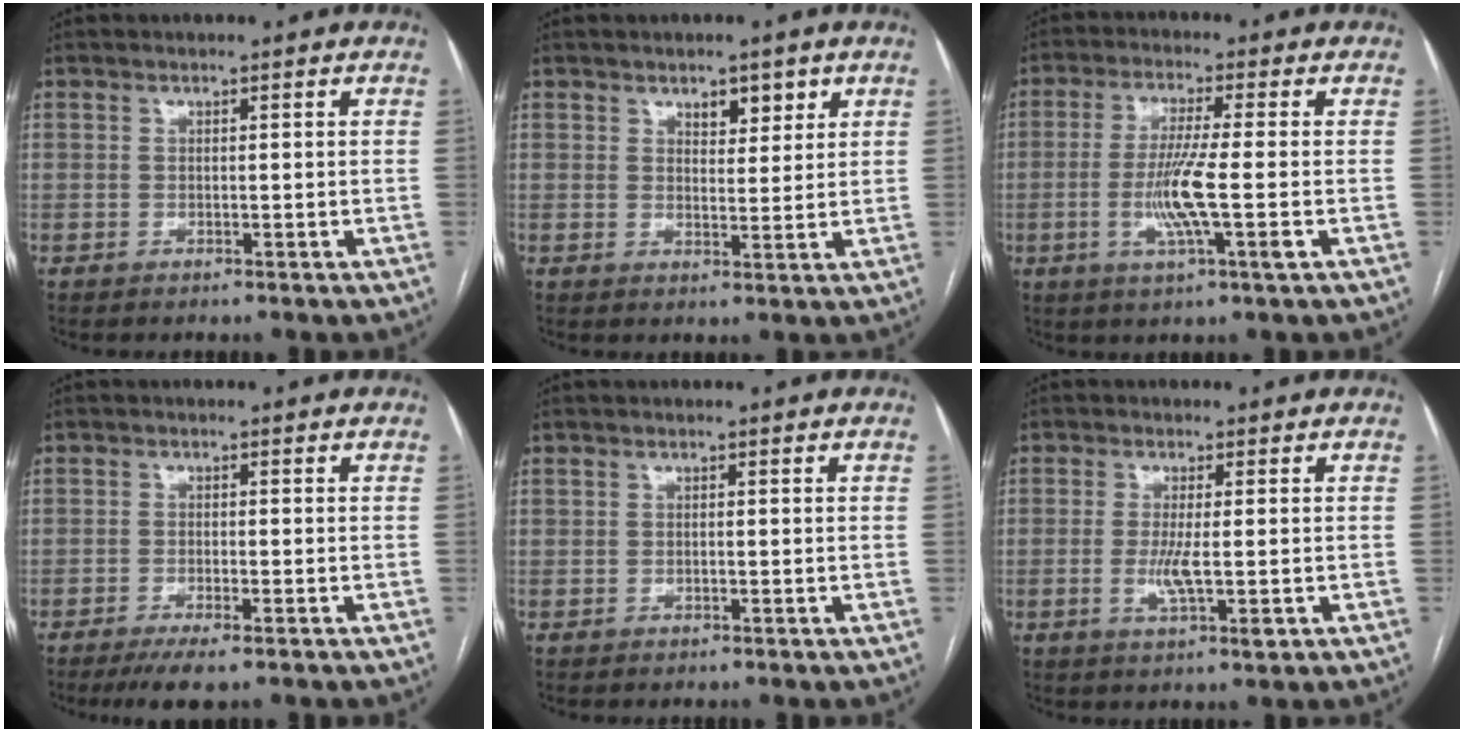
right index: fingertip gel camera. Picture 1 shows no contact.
{"total": 3.7, "force": [2.3, 1.9, 2.2], "torque": [-0.030, 0.001, 0.036]}
{"total": 8.6, "force": [-1.7, -0.2, 8.4], "torque": [-0.168, -0.010, -0.034]}
{"total": 4.5, "force": [-3.0, 0.7, 3.3], "torque": [-0.054, -0.010, -0.047]}
{"total": 0.0}
{"total": 4.8, "force": [-0.8, 0.7, 4.7], "torque": [-0.096, -0.012, -0.012]}